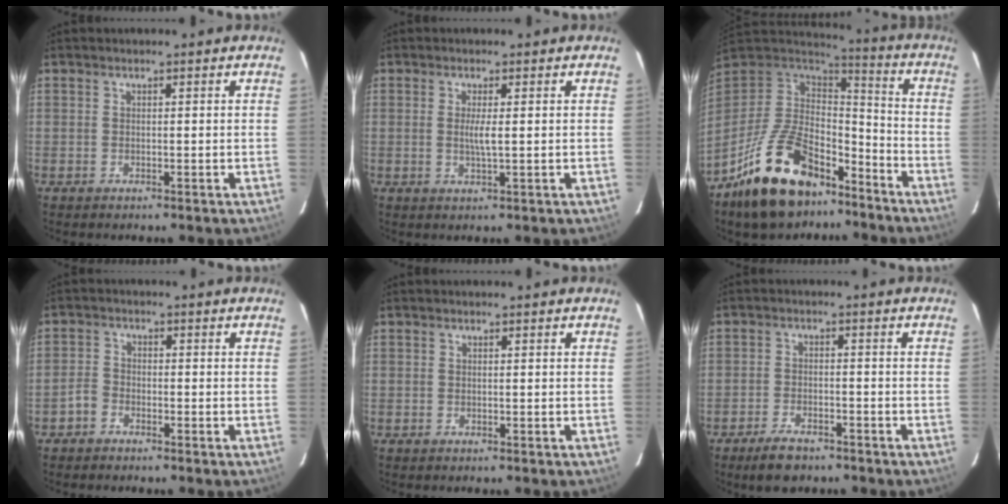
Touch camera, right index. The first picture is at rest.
{"total": 2.6, "force": [0.2, 0.1, 2.6], "torque": [-0.048, -0.005, 0.002]}
{"total": 22.0, "force": [-14.5, 10.9, 12.4], "torque": [-0.251, 0.005, -0.228]}
{"total": 2.6, "force": [-1.9, 1.7, 0.6], "torque": [-0.016, 0.009, -0.036]}
{"total": 0.0}
{"total": 6.1, "force": [-4.7, 2.5, 3.0], "torque": [-0.076, -0.001, -0.080]}